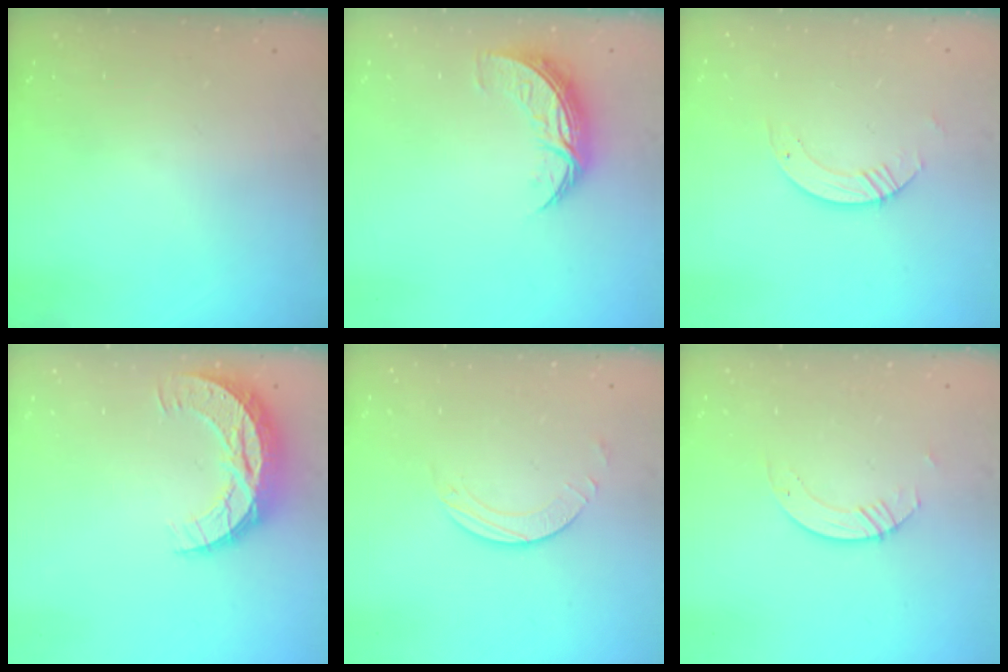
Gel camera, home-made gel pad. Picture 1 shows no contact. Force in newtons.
{"total": 8.7, "press": 8.7, "slide": 0.4}
{"total": 3.8, "press": 3.8, "slide": 0.1}
{"total": 10.4, "press": 10.4, "slide": 0.6}
{"total": 2.5, "press": 2.5, "slide": 0.2}
{"total": 2.8, "press": 2.8, "slide": 0.2}